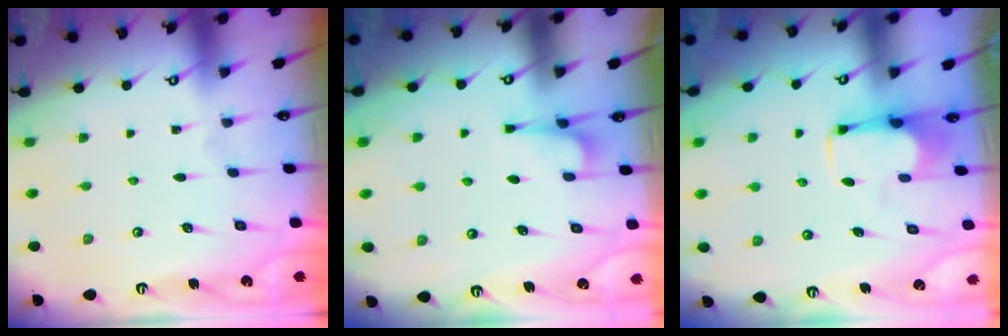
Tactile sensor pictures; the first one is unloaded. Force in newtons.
{"total": 2.1, "press": 2.0, "slide": 0.7}
{"total": 2.5, "press": 2.3, "slide": 0.9}